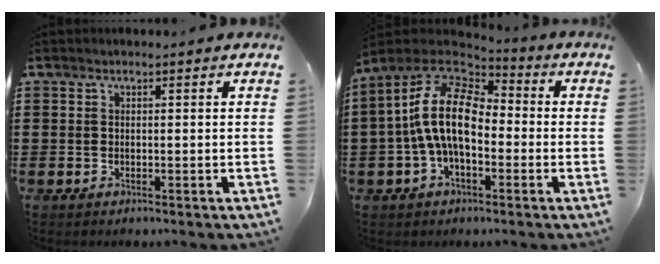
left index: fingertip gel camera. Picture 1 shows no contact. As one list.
[{"total": 12.6, "force": [-1.2, 6.3, 10.8], "torque": [-0.255, -0.010, -0.037]}]